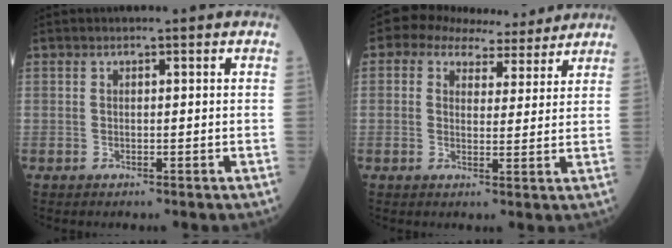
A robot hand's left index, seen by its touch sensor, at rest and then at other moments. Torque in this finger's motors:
{"motor_torque": [0.93, -0.99, 0.07, -0.01]}